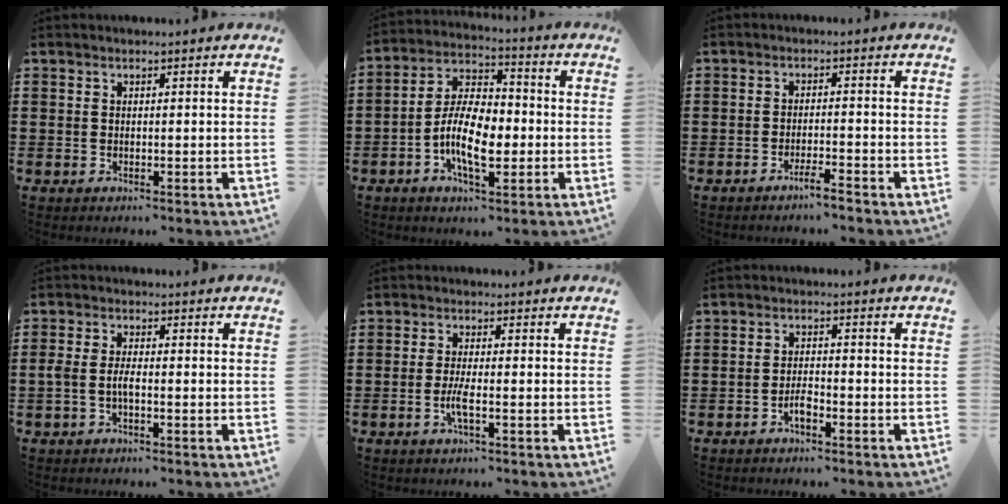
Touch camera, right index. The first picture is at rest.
{"total": 10.1, "force": [-2.5, 4.9, 8.4], "torque": [-0.180, 0.003, -0.049]}
{"total": 2.8, "force": [-2.3, -0.1, 1.5], "torque": [-0.024, 0.003, -0.043]}
{"total": 2.6, "force": [-0.9, 0.7, 2.3], "torque": [-0.058, -0.002, -0.022]}
{"total": 3.2, "force": [-1.2, 0.3, 2.9], "torque": [-0.065, -0.008, -0.027]}
{"total": 2.6, "force": [-1.6, 0.9, 1.8], "torque": [-0.042, 0.003, -0.034]}